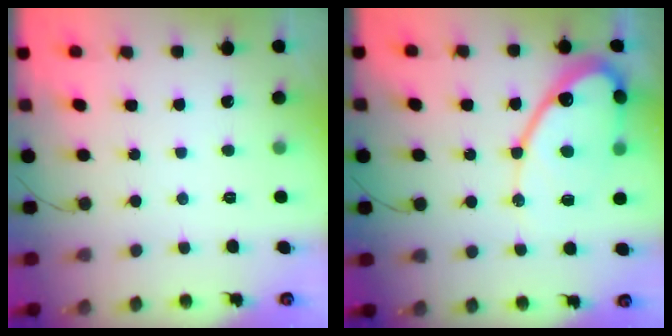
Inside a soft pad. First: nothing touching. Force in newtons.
{"total": 15.5, "press": 15.5, "slide": 1.2}